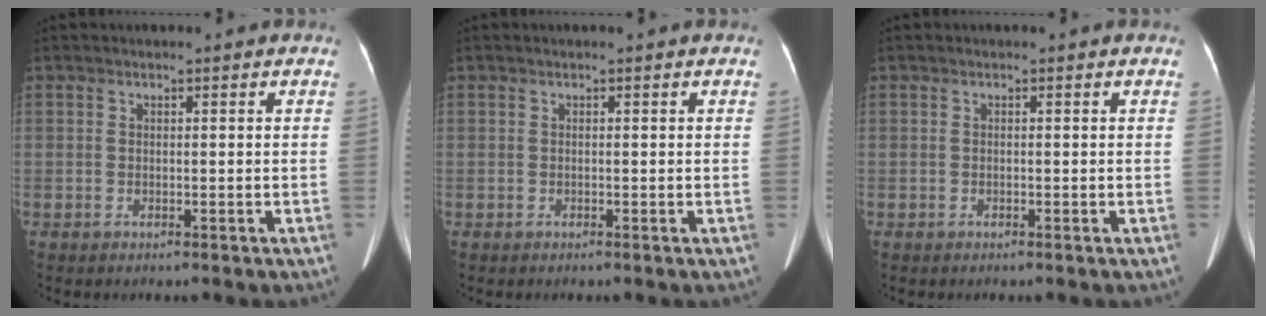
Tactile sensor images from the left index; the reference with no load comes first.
{"total": 0.0}
{"total": 0.0}